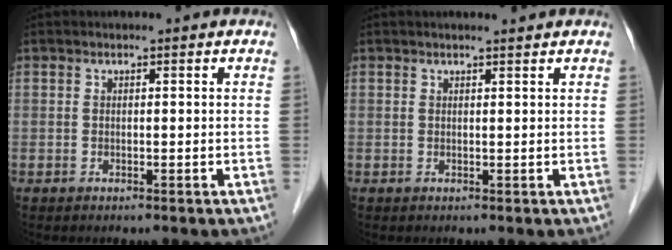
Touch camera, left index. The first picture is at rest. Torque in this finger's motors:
{"motor_torque": [0.21, -0.36, 0.00, -0.01]}